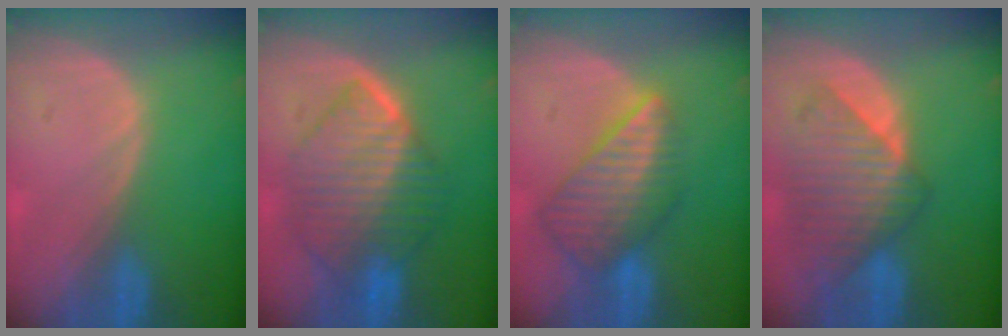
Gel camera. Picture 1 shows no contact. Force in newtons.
{"total": 10.2, "press": 10.1, "slide": 1.0}
{"total": 8.7, "press": 7.6, "slide": 4.2}
{"total": 9.0, "press": 8.1, "slide": 3.9}